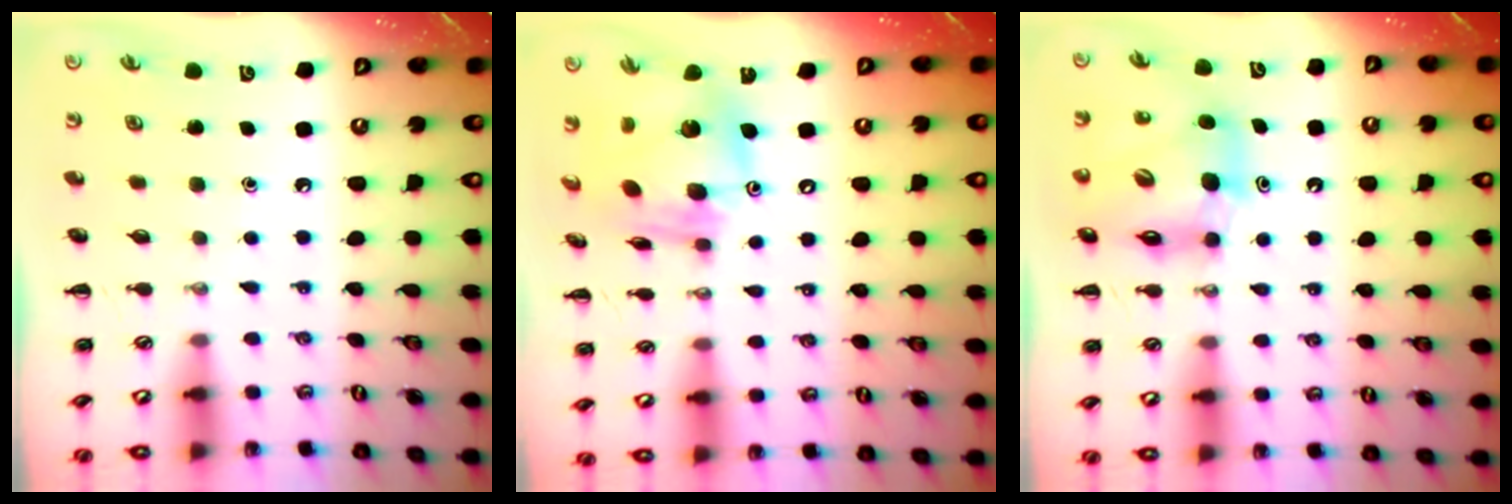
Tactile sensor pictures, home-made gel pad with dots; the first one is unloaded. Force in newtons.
{"total": 14.0, "press": 13.3, "slide": 4.3}
{"total": 11.6, "press": 11.1, "slide": 3.2}